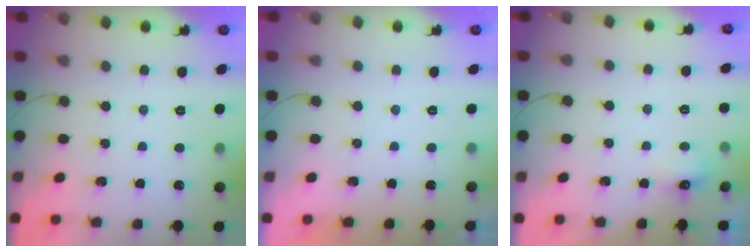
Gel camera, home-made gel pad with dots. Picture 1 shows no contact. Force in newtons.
{"total": 0.6, "press": 0.2, "slide": 0.5}
{"total": 3.7, "press": 3.5, "slide": 1.2}